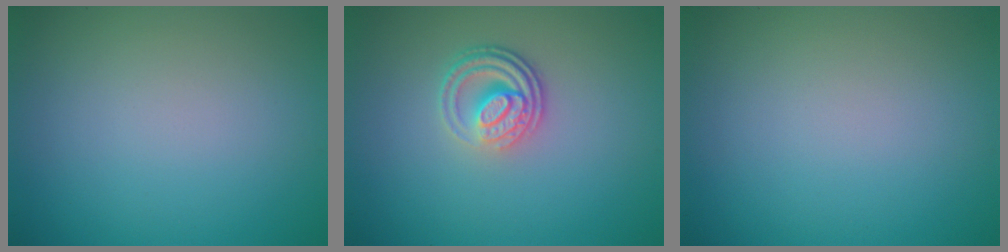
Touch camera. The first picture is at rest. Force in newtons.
{"total": 3.6, "press": 2.7, "slide": 2.4}
{"total": 0.0}